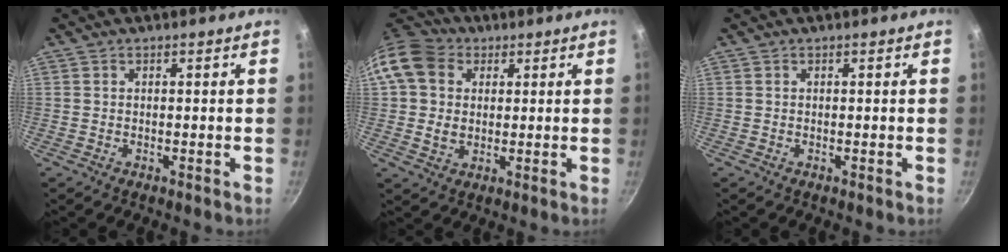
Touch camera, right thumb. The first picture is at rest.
{"total": 11.7, "force": [3.0, 9.4, 6.3], "torque": [-0.105, 0.005, 0.043]}
{"total": 0.0}